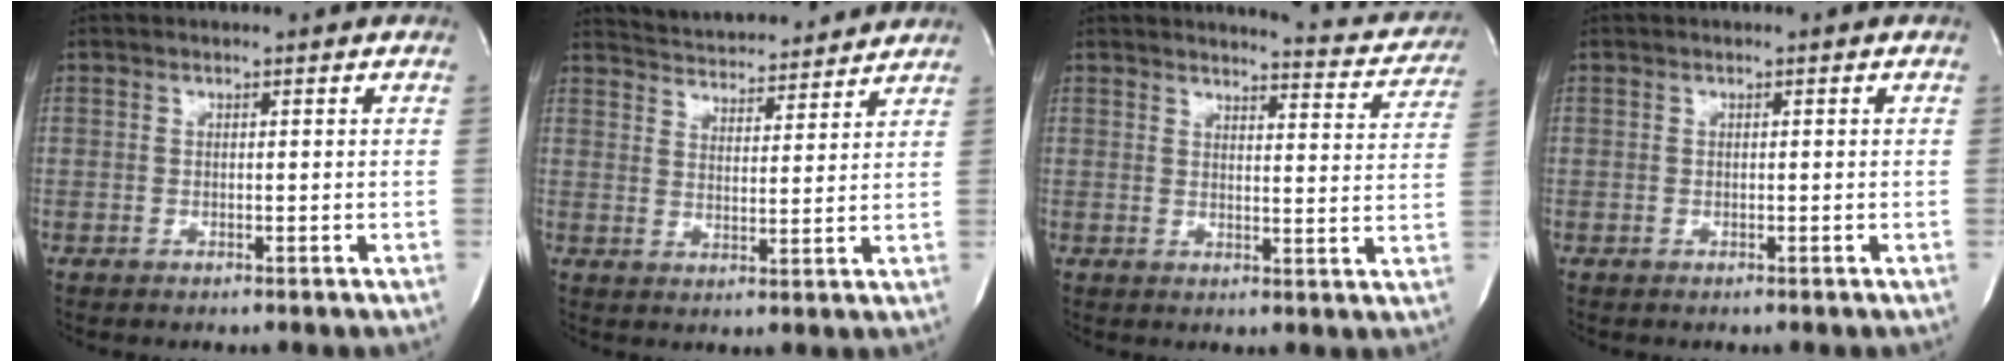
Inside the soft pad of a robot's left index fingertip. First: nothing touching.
{"total": 13.5, "force": [12.9, 2.1, 3.2], "torque": [-0.053, 0.014, 0.185]}
{"total": 9.5, "force": [9.4, 1.3, 1.3], "torque": [-0.004, -0.041, 0.091]}
{"total": 0.0}